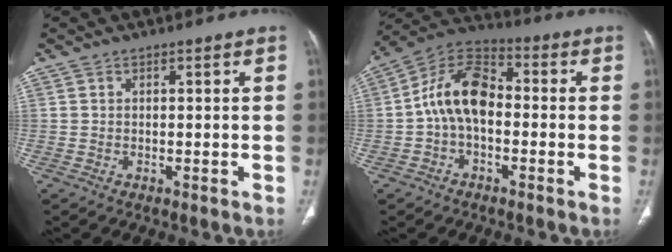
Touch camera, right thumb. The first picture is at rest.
{"total": 12.0, "force": [-0.8, 7.4, 9.4], "torque": [-0.156, 0.038, -0.031]}